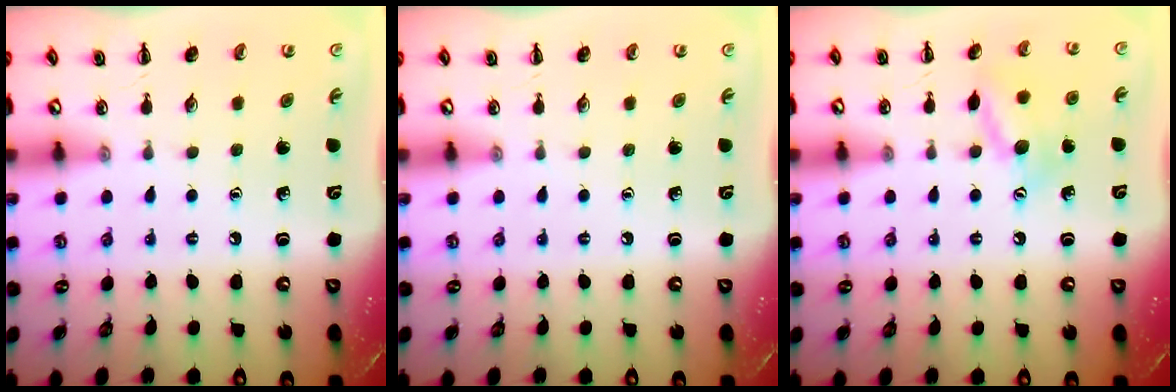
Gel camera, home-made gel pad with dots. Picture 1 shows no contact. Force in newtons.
{"total": 0.0}
{"total": 11.9, "press": 11.9, "slide": 0.7}